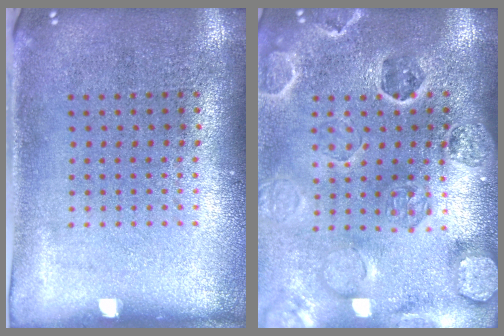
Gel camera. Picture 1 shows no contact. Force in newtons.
{"total": 2.7, "press": 2.7, "slide": 0.3}